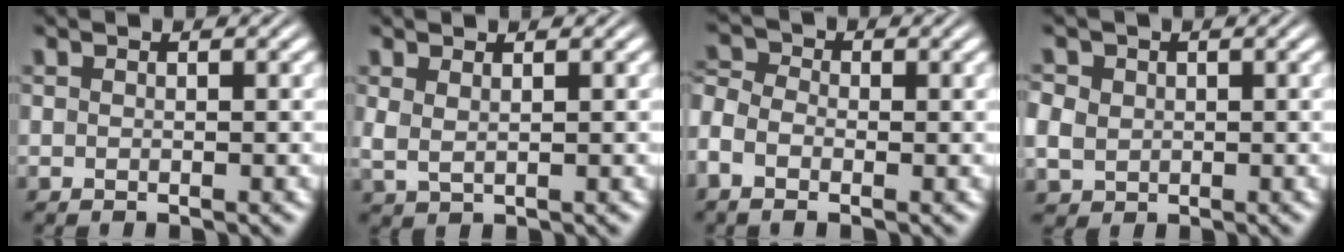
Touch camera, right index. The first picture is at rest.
{"total": 1.8, "force": [0.8, 1.2, 1.1], "torque": [-0.032, -0.009, 0.026]}
{"total": 3.7, "force": [-0.7, 3.0, 2.0], "torque": [-0.052, -0.009, -0.016]}
{"total": 3.9, "force": [-0.1, 3.7, 1.4], "torque": [-0.049, -0.021, 0.009]}